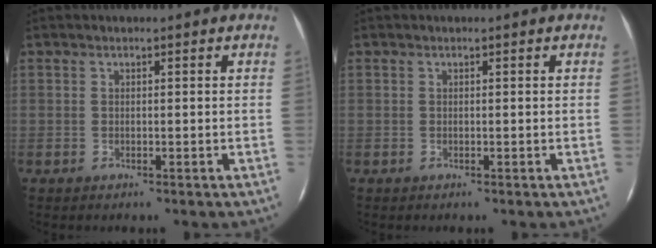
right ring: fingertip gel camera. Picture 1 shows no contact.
{"total": 0.0}